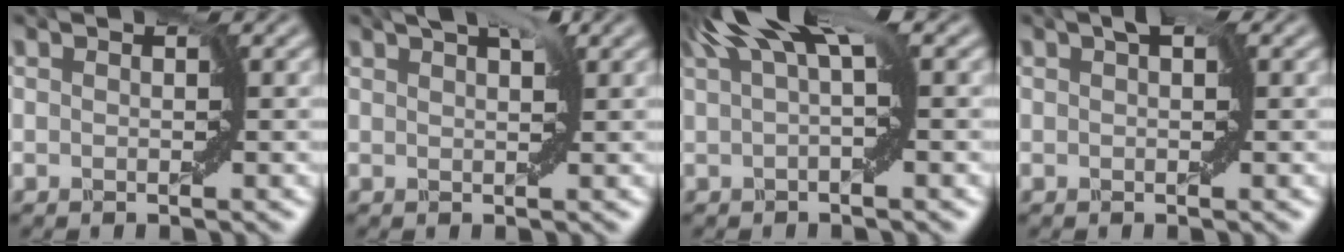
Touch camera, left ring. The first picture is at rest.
{"total": 2.2, "force": [1.5, 0.5, 1.6], "torque": [-0.022, 0.011, 0.008]}
{"total": 6.0, "force": [2.4, 1.2, 5.4], "torque": [-0.091, 0.021, 0.036]}
{"total": 1.5, "force": [0.6, 0.5, 1.2], "torque": [-0.019, 0.006, 0.004]}